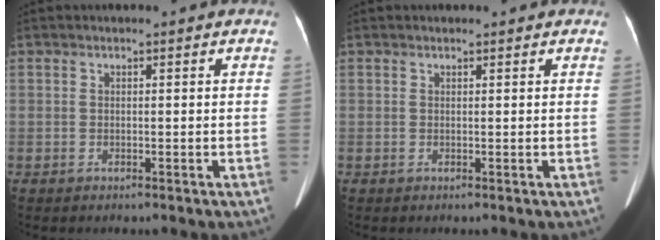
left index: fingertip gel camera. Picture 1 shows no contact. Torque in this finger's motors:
{"motor_torque": [1.16, -0.98, -0.02, -0.01]}